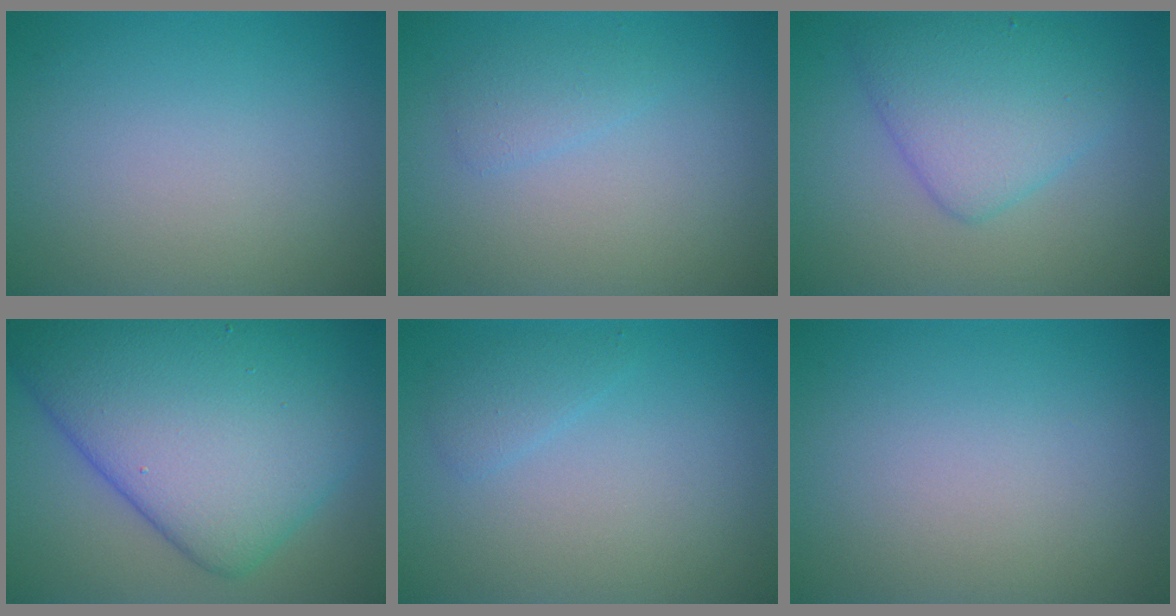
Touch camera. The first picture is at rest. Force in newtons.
{"total": 1.4, "press": 1.4, "slide": 0.1}
{"total": 4.8, "press": 4.8, "slide": 0.2}
{"total": 14.2, "press": 14.2, "slide": 0.4}
{"total": 1.3, "press": 1.3, "slide": 0.0}
{"total": 0.0}